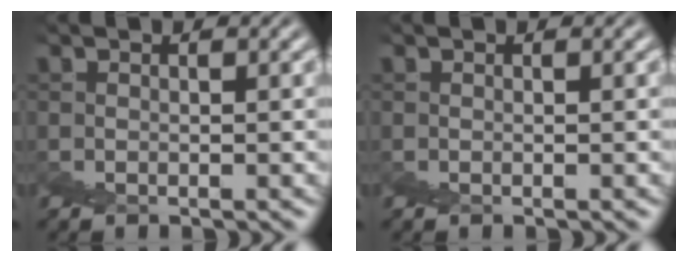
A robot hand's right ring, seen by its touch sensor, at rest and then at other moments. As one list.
[{"total": 0.0}]